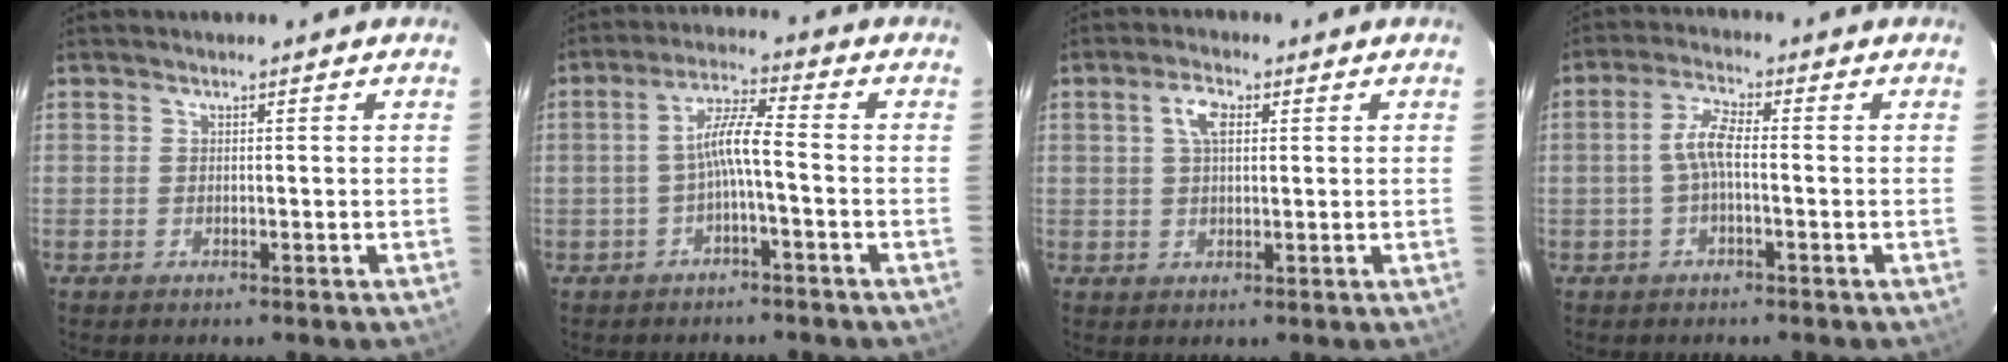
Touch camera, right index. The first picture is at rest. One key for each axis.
{"total": 5.3, "fx": -1.8, "fy": 0.2, "fz": 5.0, "tx": -0.106, "ty": 0.013, "tz": -0.032}
{"total": 4.0, "fx": 1.3, "fy": 2.1, "fz": 3.2, "tx": -0.060, "ty": 0.011, "tz": 0.024}
{"total": 4.2, "fx": -0.7, "fy": 1.1, "fz": 4.0, "tx": -0.087, "ty": 0.012, "tz": -0.015}